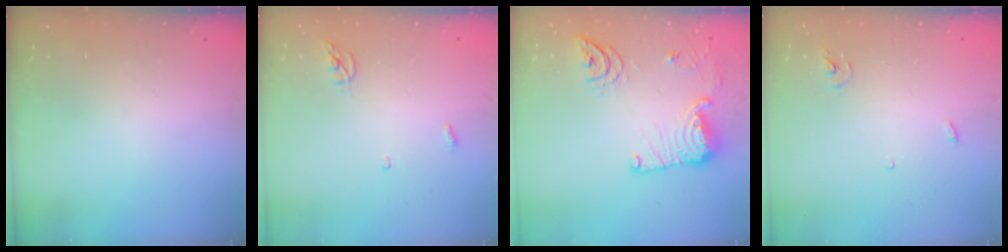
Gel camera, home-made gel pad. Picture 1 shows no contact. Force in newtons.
{"total": 3.5, "press": 3.5, "slide": 0.3}
{"total": 15.7, "press": 15.5, "slide": 2.6}
{"total": 3.0, "press": 3.0, "slide": 0.2}